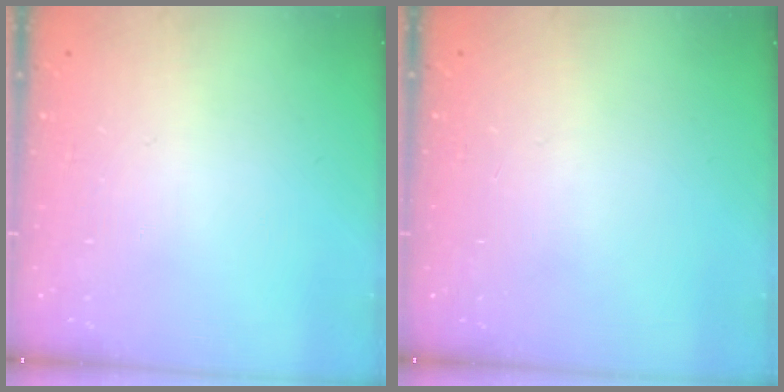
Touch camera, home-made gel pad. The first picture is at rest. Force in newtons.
{"total": 0.0}